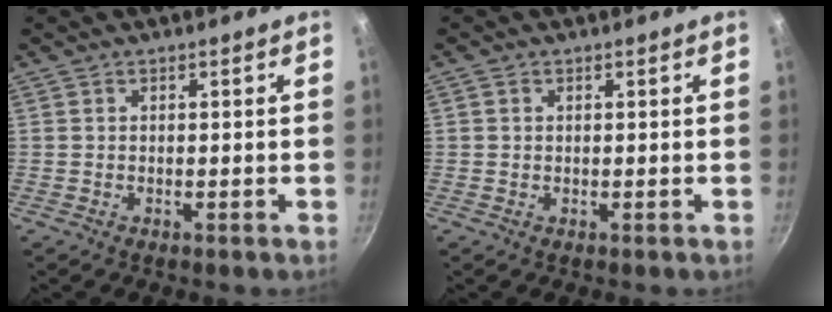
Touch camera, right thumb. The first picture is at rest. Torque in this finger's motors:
{"motor_torque": [-0.33, -0.41, -0.06, 0.45, 0.08]}